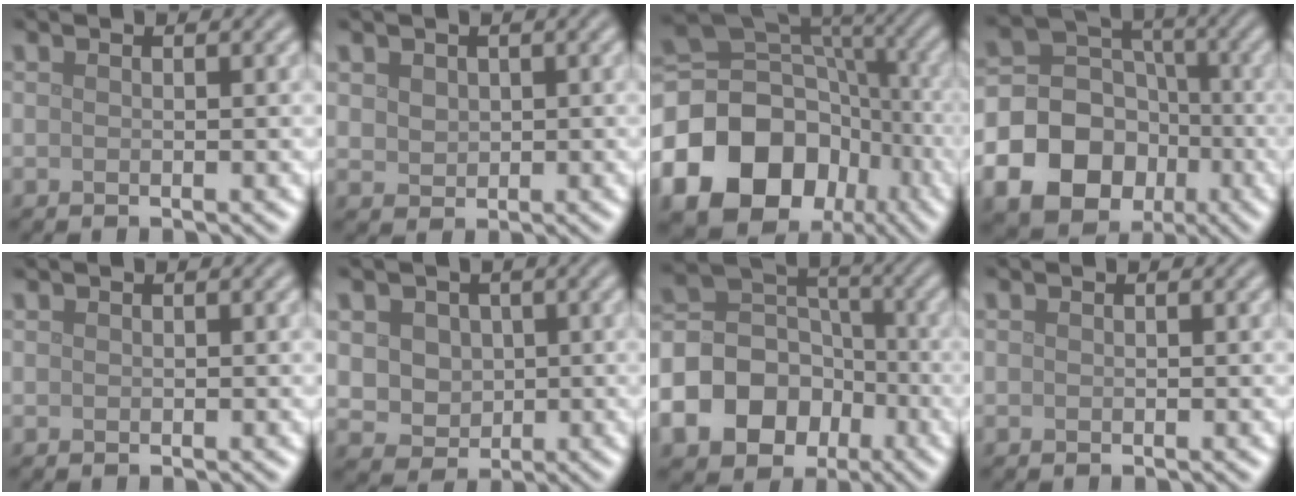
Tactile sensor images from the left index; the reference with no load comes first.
{"total": 1.7, "force": [0.7, 1.4, 0.7], "torque": [-0.014, -0.003, 0.017]}
{"total": 19.3, "force": [-7.9, 15.4, 8.4], "torque": [-0.167, -0.033, -0.140]}
{"total": 15.3, "force": [-5.6, 13.3, 5.0], "torque": [-0.118, -0.039, -0.106]}
{"total": 0.0}
{"total": 3.9, "force": [0.7, 3.4, 1.7], "torque": [-0.036, 0.001, 0.007]}
{"total": 11.9, "force": [-5.2, 9.8, 4.3], "torque": [-0.104, -0.016, -0.110]}
{"total": 0.0}